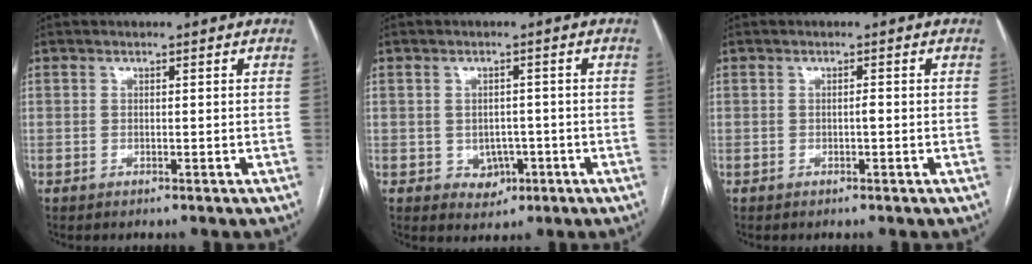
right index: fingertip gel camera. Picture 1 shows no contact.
{"total": 3.4, "force": [-1.1, 2.8, 1.6], "torque": [-0.011, 0.004, -0.005]}
{"total": 0.6, "force": [-0.2, -0.1, 0.5], "torque": [-0.009, 0.001, -0.004]}